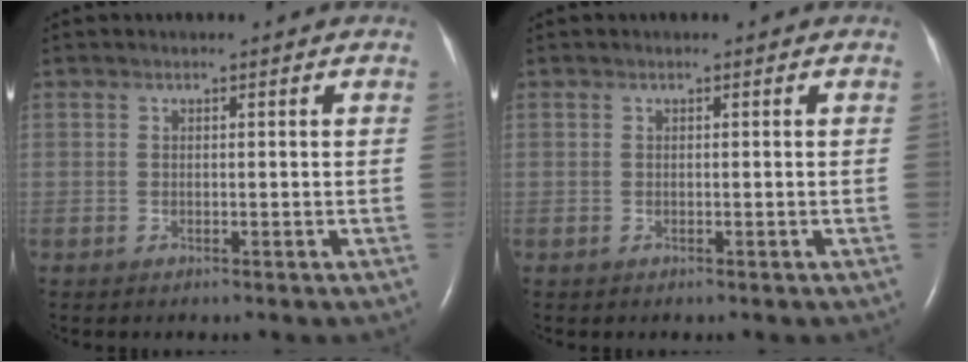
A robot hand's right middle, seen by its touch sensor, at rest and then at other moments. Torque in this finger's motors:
{"motor_torque": [0.10, -0.07, 0.00, 0.00]}